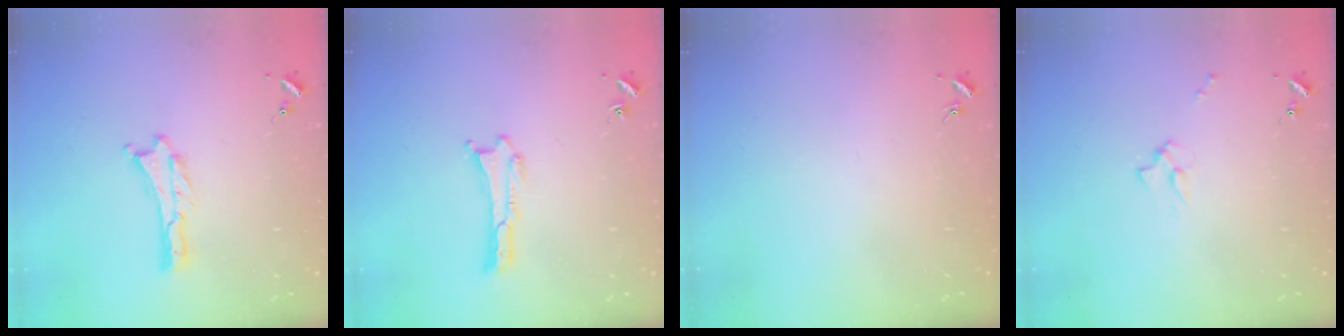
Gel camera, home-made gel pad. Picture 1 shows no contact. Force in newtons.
{"total": 0.0}
{"total": 0.0}
{"total": 1.7, "press": 1.6, "slide": 0.2}